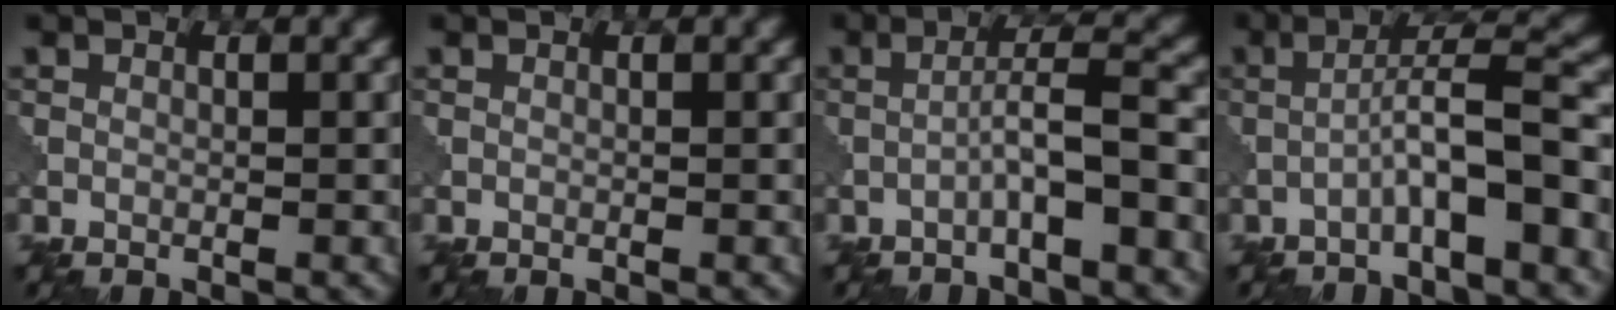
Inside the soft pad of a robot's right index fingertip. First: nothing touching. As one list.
[{"total": 0.0}, {"total": 3.4, "force": [-1.6, 0.0, 3.0], "torque": [-0.051, 0.026, -0.031]}, {"total": 5.1, "force": [-2.3, 0.4, 4.5], "torque": [-0.071, 0.030, -0.040]}]